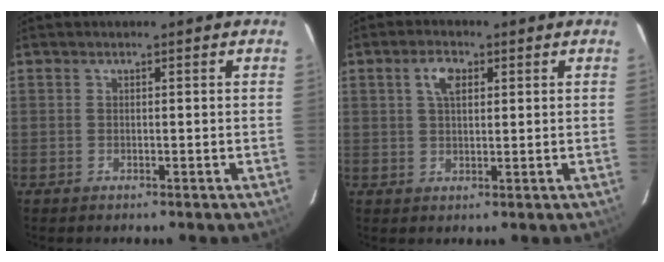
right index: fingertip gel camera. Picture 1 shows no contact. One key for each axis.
{"total": 4.1, "fx": 1.5, "fy": 2.1, "fz": 3.1, "tx": -0.057, "ty": 0.010, "tz": 0.028}